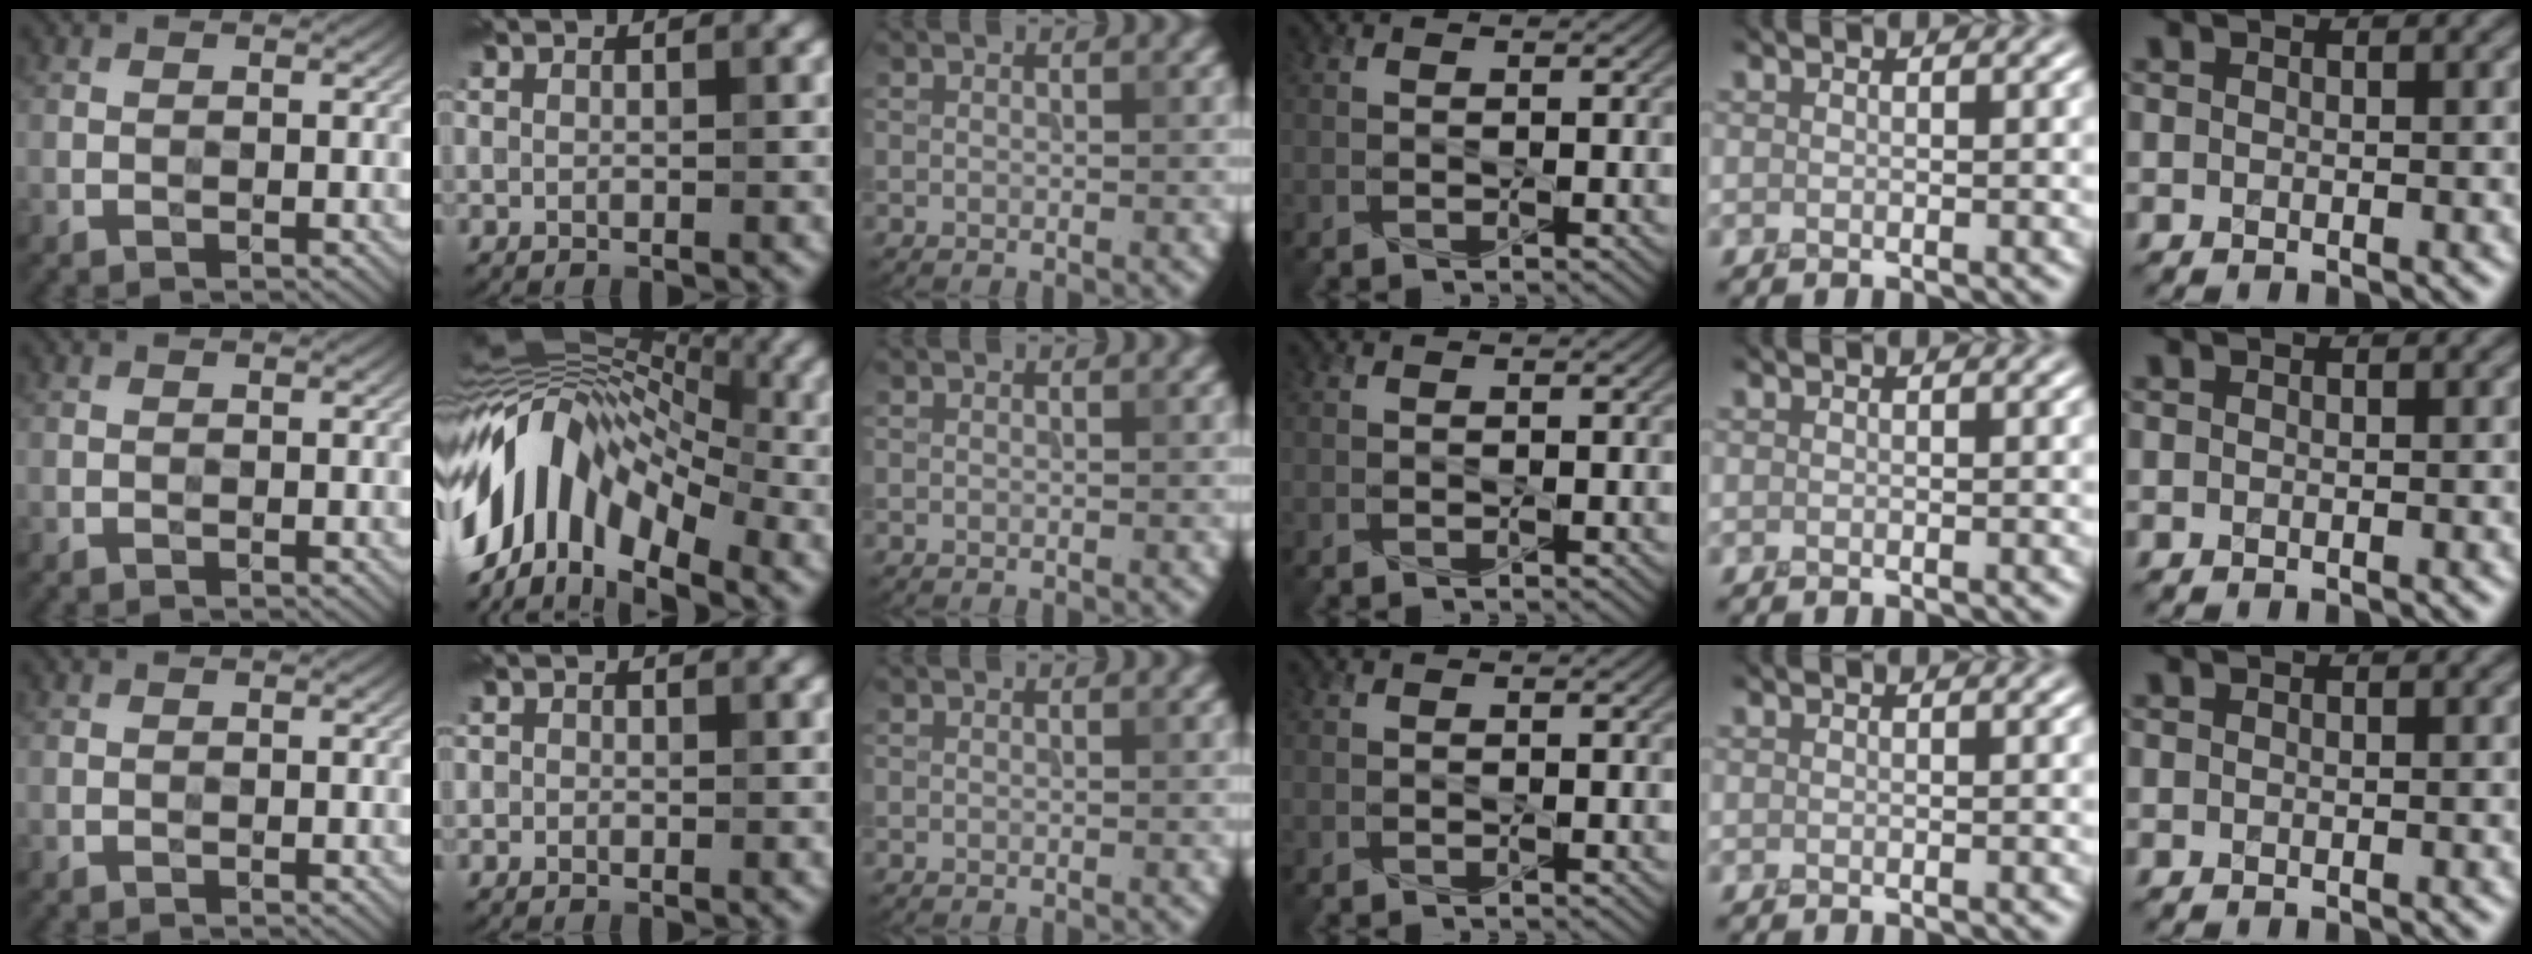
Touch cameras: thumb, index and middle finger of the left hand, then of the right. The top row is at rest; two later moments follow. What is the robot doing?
{"motion": "press", "object": "sticky note"}